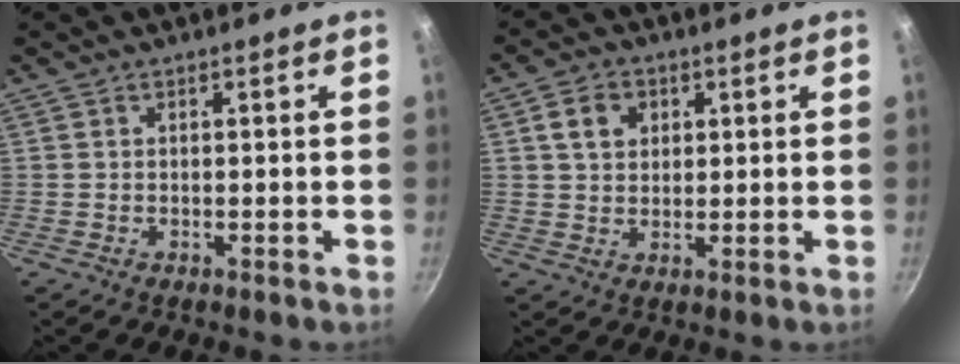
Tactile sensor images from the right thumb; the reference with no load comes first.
{"total": 5.7, "force": [1.9, 4.5, 2.9], "torque": [-0.032, 0.005, 0.030]}